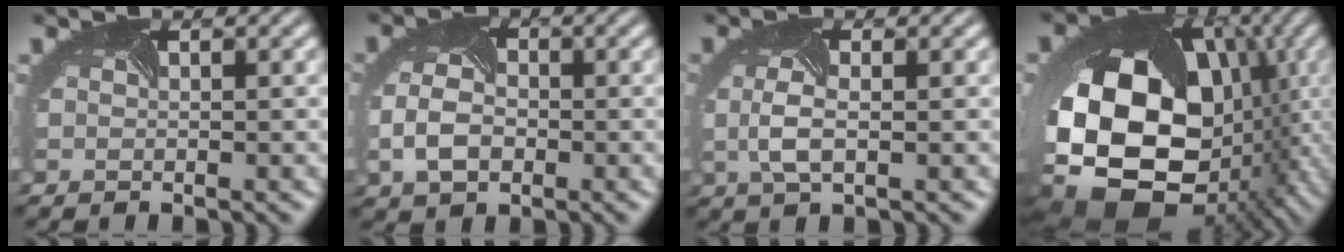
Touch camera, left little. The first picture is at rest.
{"total": 4.2, "force": [-0.9, 2.8, 3.0], "torque": [-0.073, -0.009, -0.017]}
{"total": 2.5, "force": [0.0, 0.7, 2.4], "torque": [-0.065, -0.001, -0.002]}
{"total": 19.0, "force": [-3.8, 13.8, 12.5], "torque": [-0.260, -0.034, -0.057]}